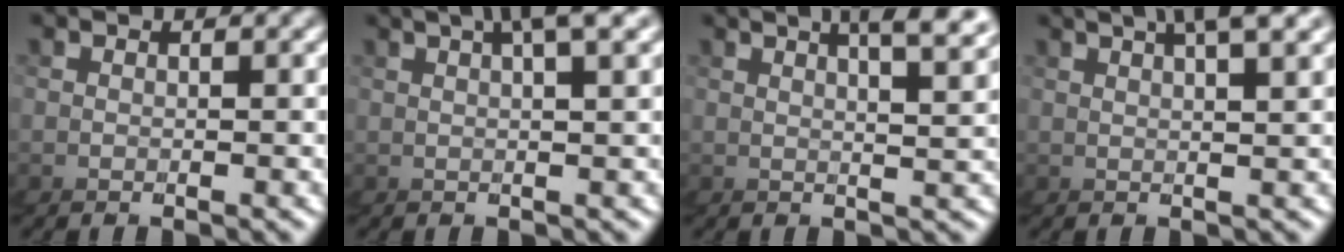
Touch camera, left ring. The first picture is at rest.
{"total": 2.6, "force": [1.2, -2.1, 0.9], "torque": [-0.028, 0.021, 0.015]}
{"total": 4.3, "force": [3.1, -3.0, 0.1], "torque": [-0.006, 0.032, 0.037]}
{"total": 3.0, "force": [2.0, -2.1, 0.6], "torque": [-0.023, 0.019, 0.027]}